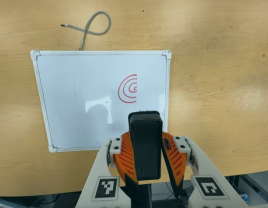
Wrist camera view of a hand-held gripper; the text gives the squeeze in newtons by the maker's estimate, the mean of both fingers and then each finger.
{"total": 11.0, "left": 10.6, "right": 11.4}